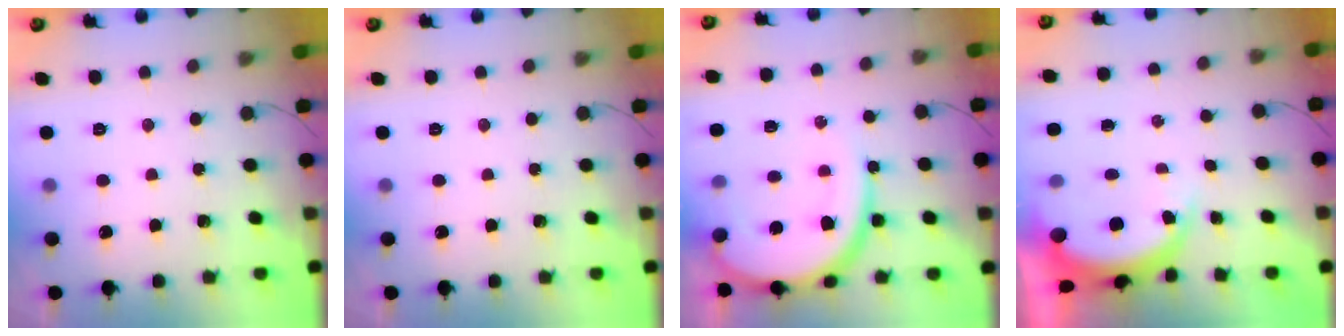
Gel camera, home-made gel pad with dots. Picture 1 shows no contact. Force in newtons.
{"total": 0.0}
{"total": 13.4, "press": 13.3, "slide": 1.4}
{"total": 4.6, "press": 4.4, "slide": 1.1}